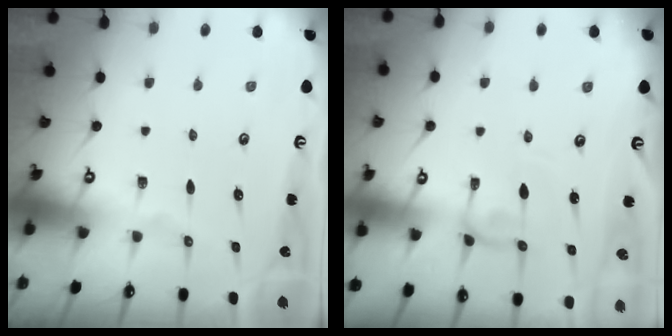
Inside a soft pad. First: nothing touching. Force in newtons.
{"total": 2.1, "press": 2.1, "slide": 0.2}